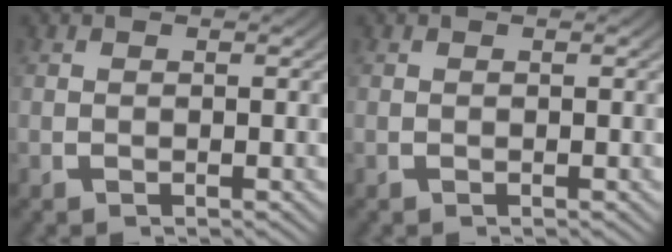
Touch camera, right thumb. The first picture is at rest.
{"total": 0.0}